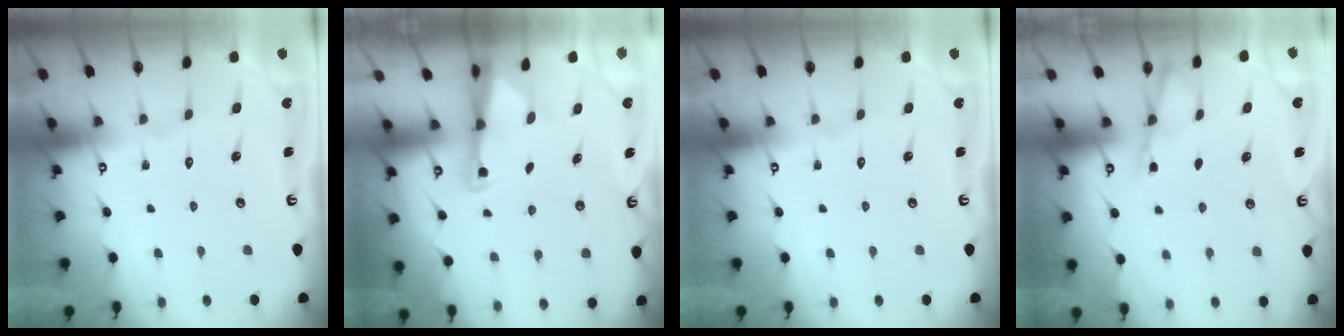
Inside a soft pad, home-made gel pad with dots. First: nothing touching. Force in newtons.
{"total": 2.5, "press": 2.4, "slide": 0.5}
{"total": 0.0}
{"total": 4.2, "press": 4.2, "slide": 0.4}